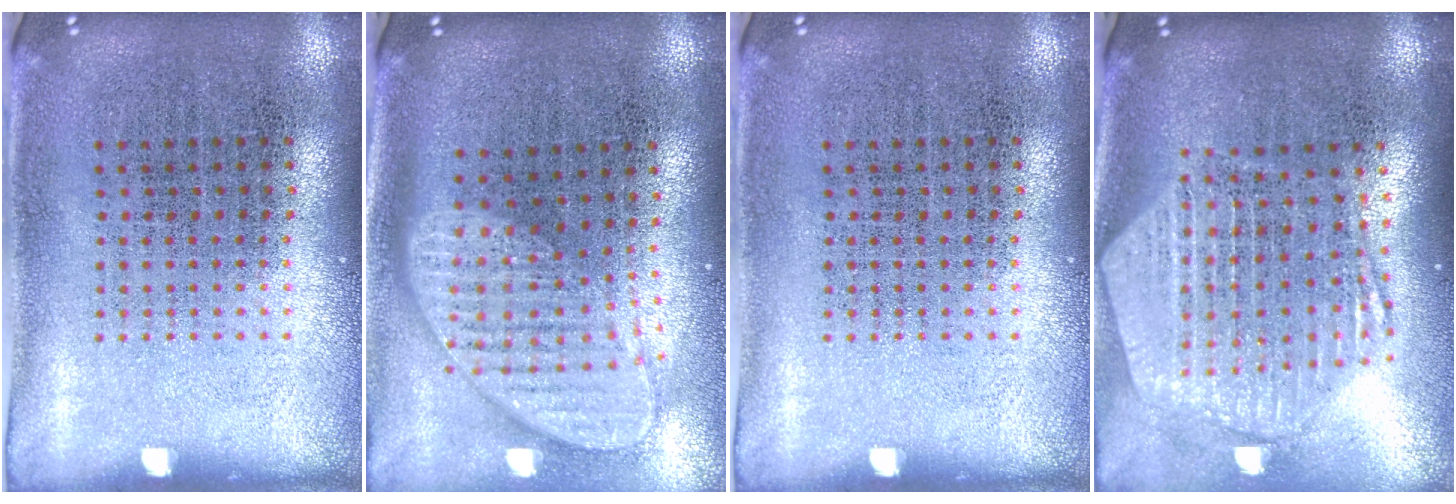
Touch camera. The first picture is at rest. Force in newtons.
{"total": 2.0, "press": 1.6, "slide": 1.2}
{"total": 0.0}
{"total": 2.6, "press": 2.1, "slide": 1.5}